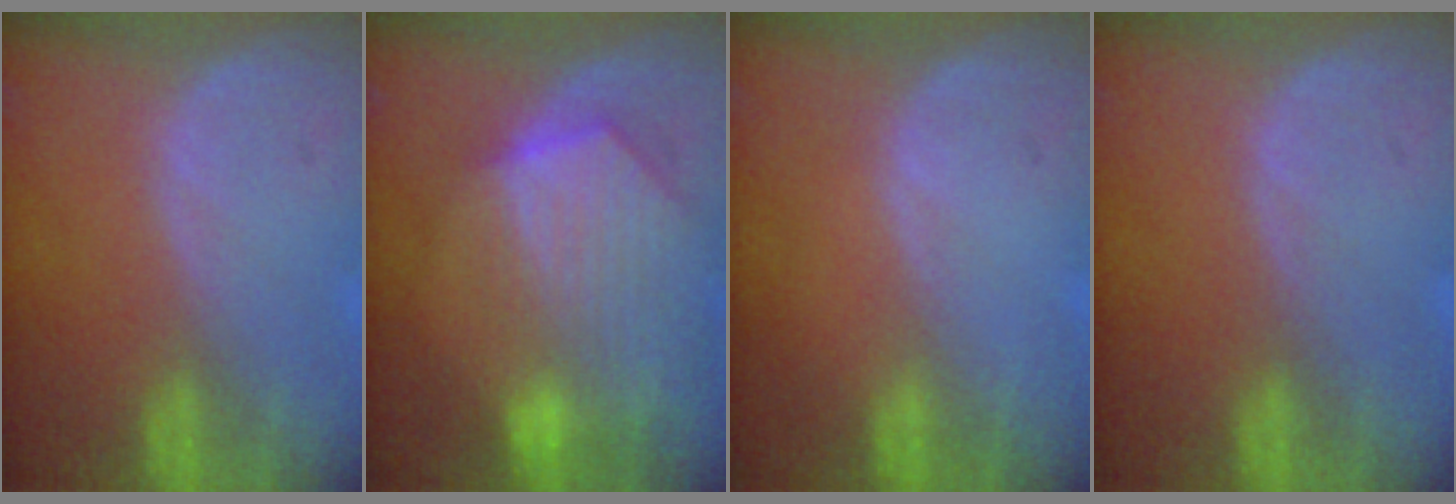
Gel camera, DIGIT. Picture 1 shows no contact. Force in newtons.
{"total": 10.2, "press": 9.0, "slide": 4.8}
{"total": 0.0}
{"total": 0.0}